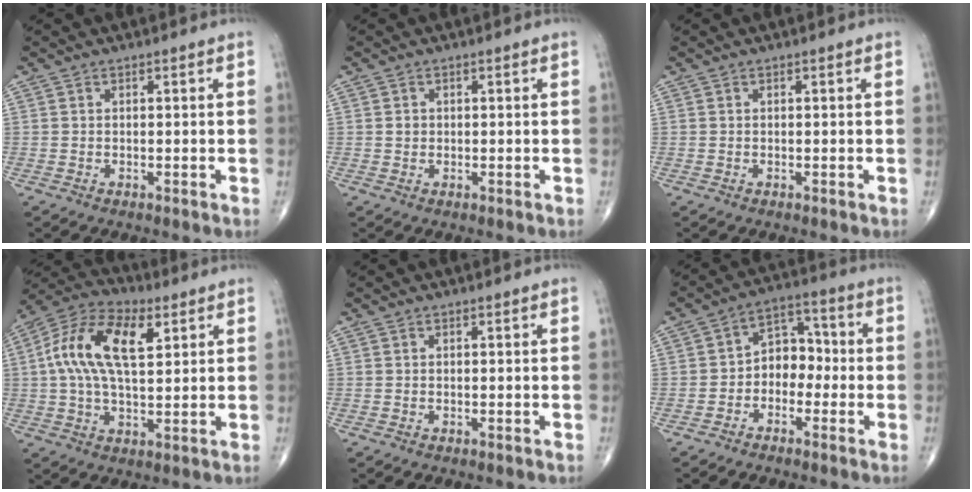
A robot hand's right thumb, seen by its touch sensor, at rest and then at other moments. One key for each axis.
{"total": 1.0, "fx": 0.1, "fy": 0.9, "fz": 0.4, "tx": -0.003, "ty": 0.002, "tz": 0.003}
{"total": 0.0}
{"total": 15.9, "fx": 4.2, "fy": 7.8, "fz": 13.2, "tx": -0.247, "ty": 0.014, "tz": 0.069}
{"total": 0.0}
{"total": 7.4, "fx": -1.6, "fy": 5.5, "fz": 4.6, "tx": -0.037, "ty": 0.040, "tz": -0.045}